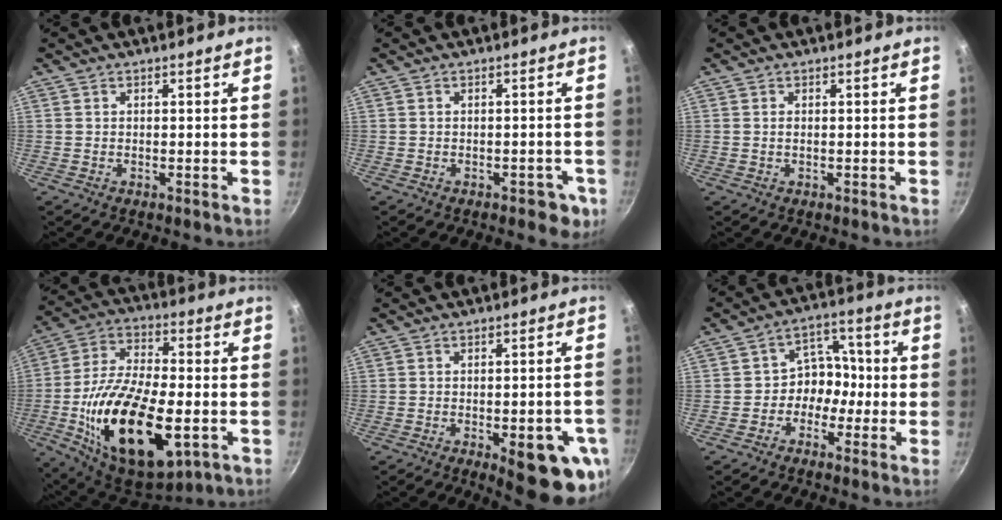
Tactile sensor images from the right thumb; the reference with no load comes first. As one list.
[{"total": 4.3, "force": [-1.9, 2.5, 2.9], "torque": [-0.013, 0.020, -0.010]}, {"total": 0.7, "force": [0.0, 0.4, 0.6], "torque": [-0.010, 0.002, 0.000]}, {"total": 27.1, "force": [-6.8, 13.3, 22.6], "torque": [-0.387, 0.015, -0.106]}, {"total": 13.8, "force": [-5.2, 4.8, 11.8], "torque": [-0.116, 0.010, -0.061]}, {"total": 7.3, "force": [-2.2, 5.9, 3.6], "torque": [-0.003, 0.041, -0.047]}]